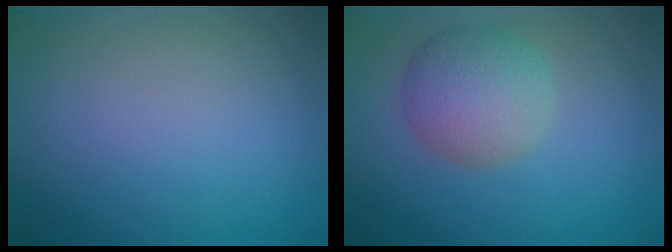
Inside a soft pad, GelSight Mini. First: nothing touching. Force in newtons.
{"total": 4.8, "press": 4.8, "slide": 0.3}